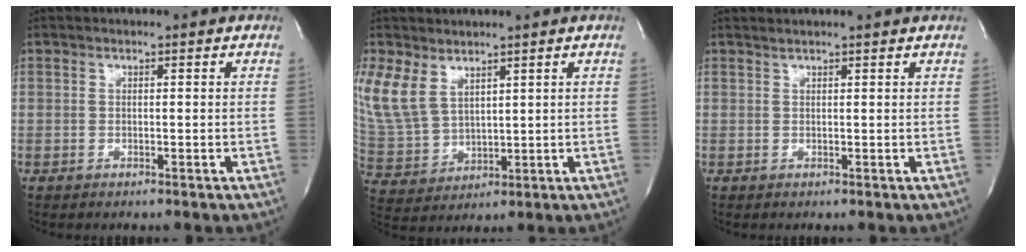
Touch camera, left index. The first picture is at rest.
{"total": 10.3, "force": [5.7, 6.5, 5.5], "torque": [-0.147, 0.004, 0.134]}
{"total": 1.8, "force": [1.7, -0.4, 0.6], "torque": [-0.013, 0.010, 0.025]}